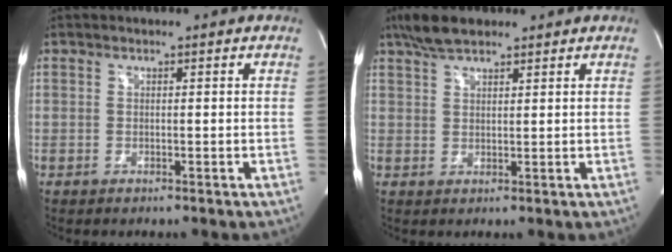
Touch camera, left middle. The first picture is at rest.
{"total": 5.4, "force": [4.2, 1.7, 2.9], "torque": [-0.069, 0.016, 0.081]}